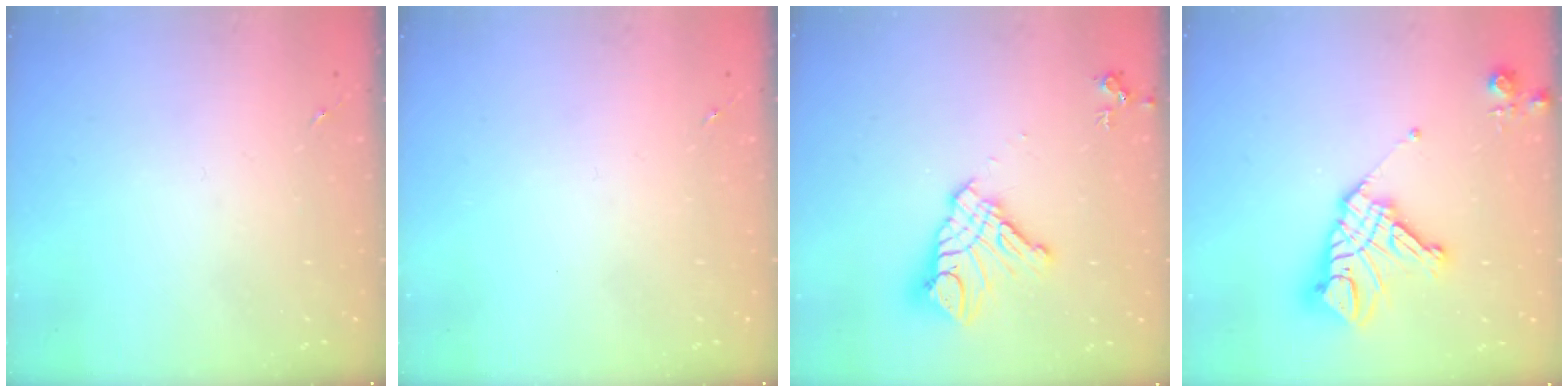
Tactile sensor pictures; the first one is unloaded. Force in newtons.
{"total": 0.0}
{"total": 14.6, "press": 14.5, "slide": 1.3}
{"total": 17.1, "press": 17.0, "slide": 2.2}